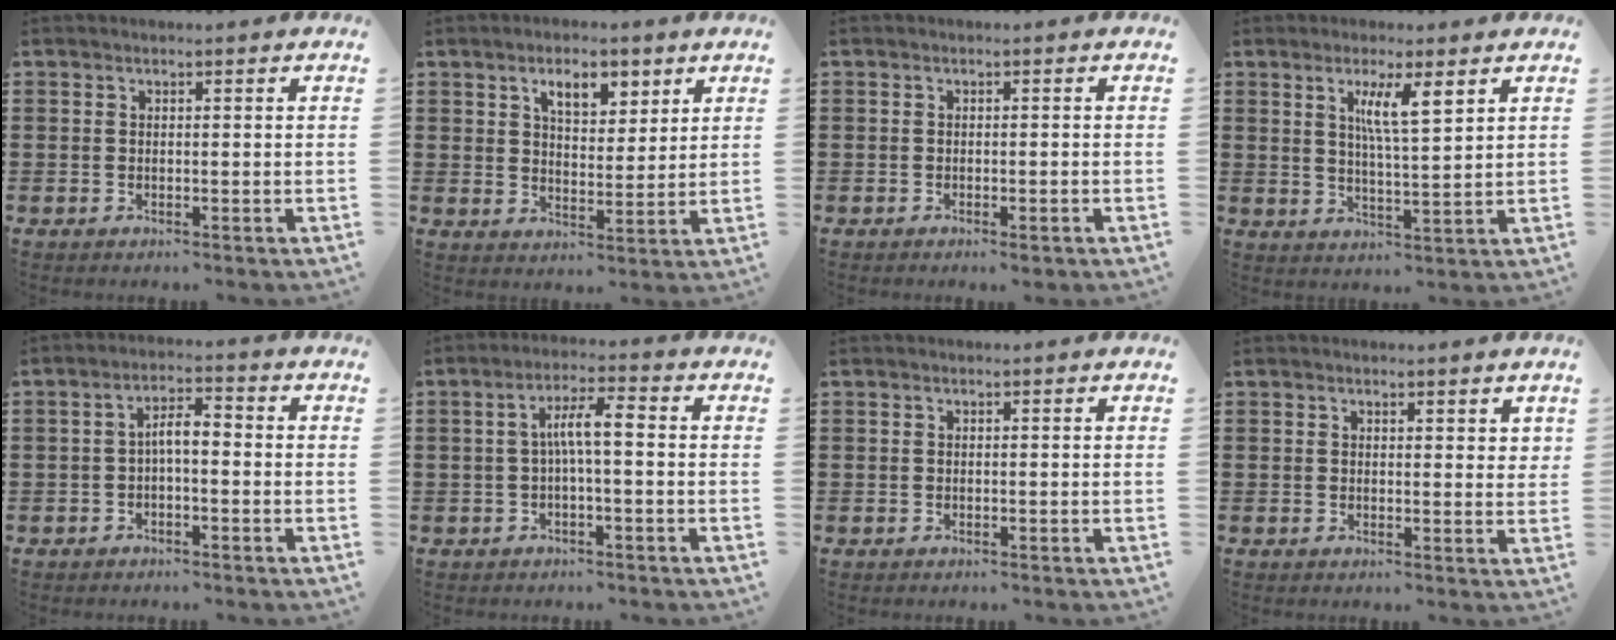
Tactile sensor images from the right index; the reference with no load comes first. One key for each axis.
{"total": 5.8, "fx": 3.5, "fy": 2.8, "fz": 3.6, "tx": -0.059, "ty": 0.002, "tz": 0.057}
{"total": 0.7, "fx": -0.6, "fy": 0.1, "fz": 0.5, "tx": -0.011, "ty": -0.003, "tz": -0.010}
{"total": 5.8, "fx": 2.8, "fy": 0.9, "fz": 4.9, "tx": -0.098, "ty": 0.001, "tz": 0.044}
{"total": 3.5, "fx": -0.7, "fy": 1.1, "fz": 3.2, "tx": -0.061, "ty": 0.011, "tz": -0.016}
{"total": 5.3, "fx": -0.1, "fy": 1.0, "fz": 5.2, "tx": -0.104, "ty": 0.007, "tz": -0.010}
{"total": 0.0}
{"total": 1.3, "fx": 1.2, "fy": 0.5, "fz": 0.4, "tx": -0.001, "ty": 0.001, "tz": 0.020}